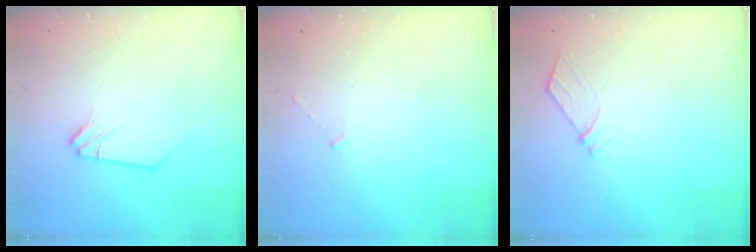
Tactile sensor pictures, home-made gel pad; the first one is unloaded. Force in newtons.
{"total": 2.5, "press": 2.4, "slide": 0.6}
{"total": 5.2, "press": 5.1, "slide": 0.7}